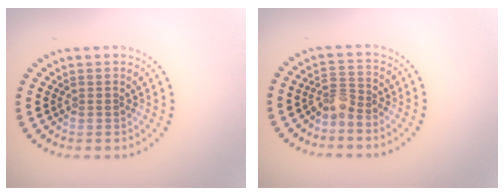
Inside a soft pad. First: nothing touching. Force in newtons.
{"total": 2.0, "press": 1.5, "slide": 1.4}